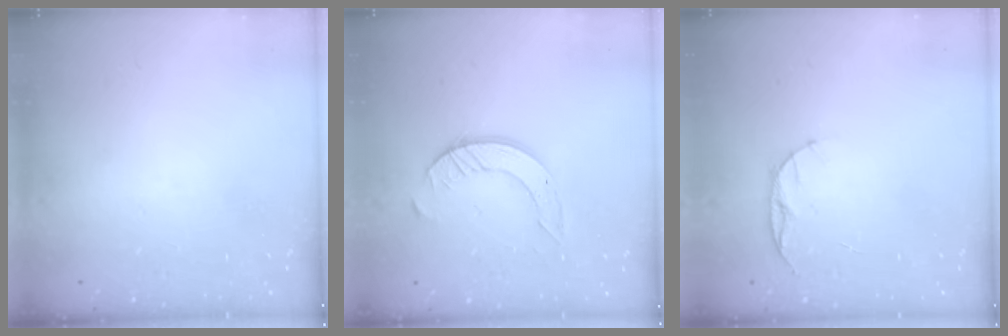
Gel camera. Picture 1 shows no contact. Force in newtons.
{"total": 8.0, "press": 7.9, "slide": 0.8}
{"total": 5.9, "press": 5.8, "slide": 0.7}